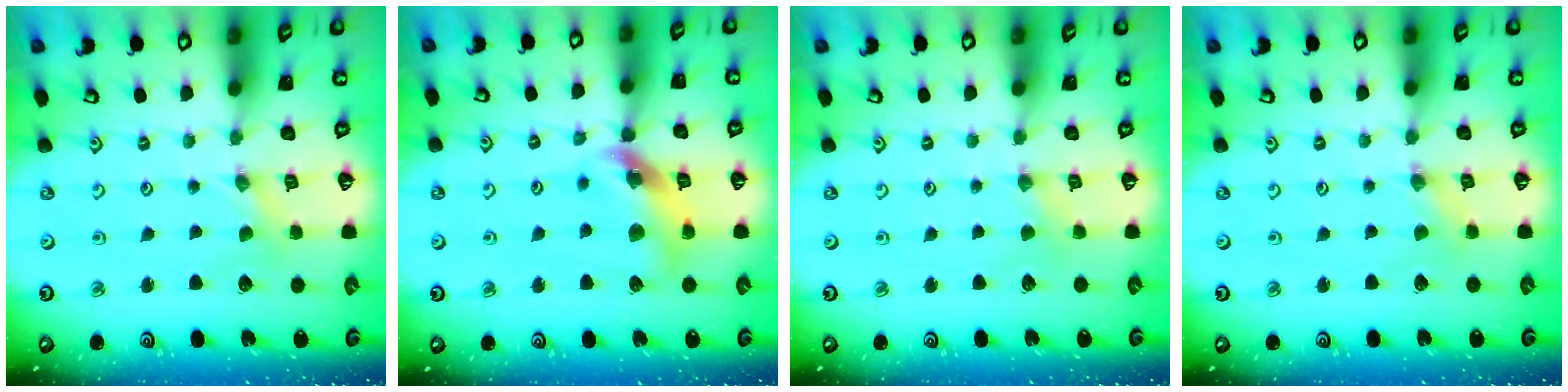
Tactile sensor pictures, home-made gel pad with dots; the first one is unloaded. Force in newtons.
{"total": 13.8, "press": 13.7, "slide": 1.6}
{"total": 2.1, "press": 2.1, "slide": 0.6}
{"total": 0.0}